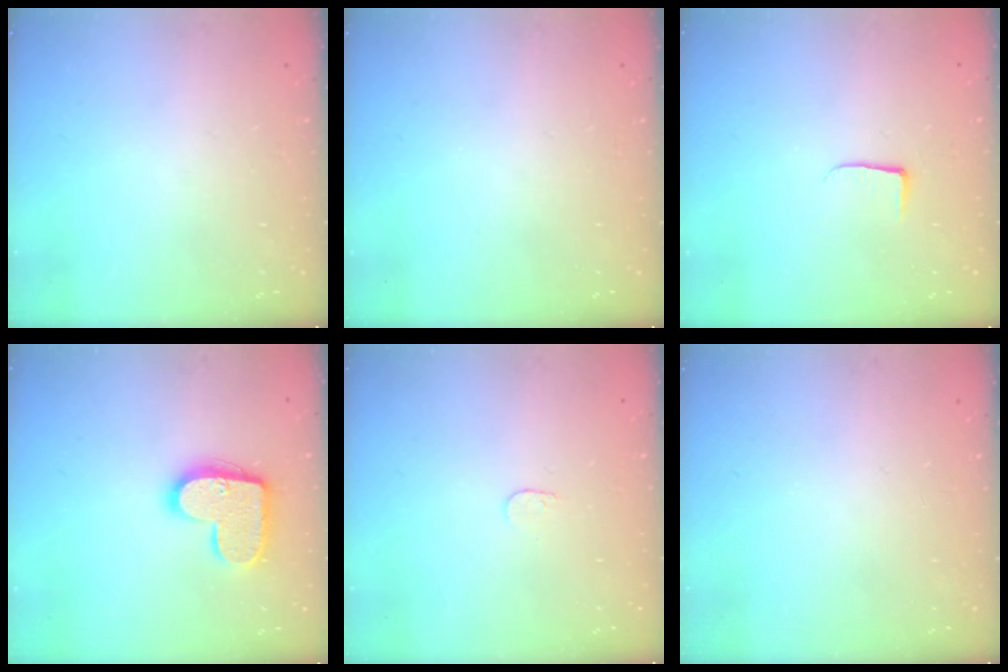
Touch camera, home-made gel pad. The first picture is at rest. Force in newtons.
{"total": 0.0}
{"total": 3.8, "press": 3.8, "slide": 0.5}
{"total": 14.4, "press": 14.4, "slide": 0.7}
{"total": 3.3, "press": 3.3, "slide": 0.3}
{"total": 0.0}